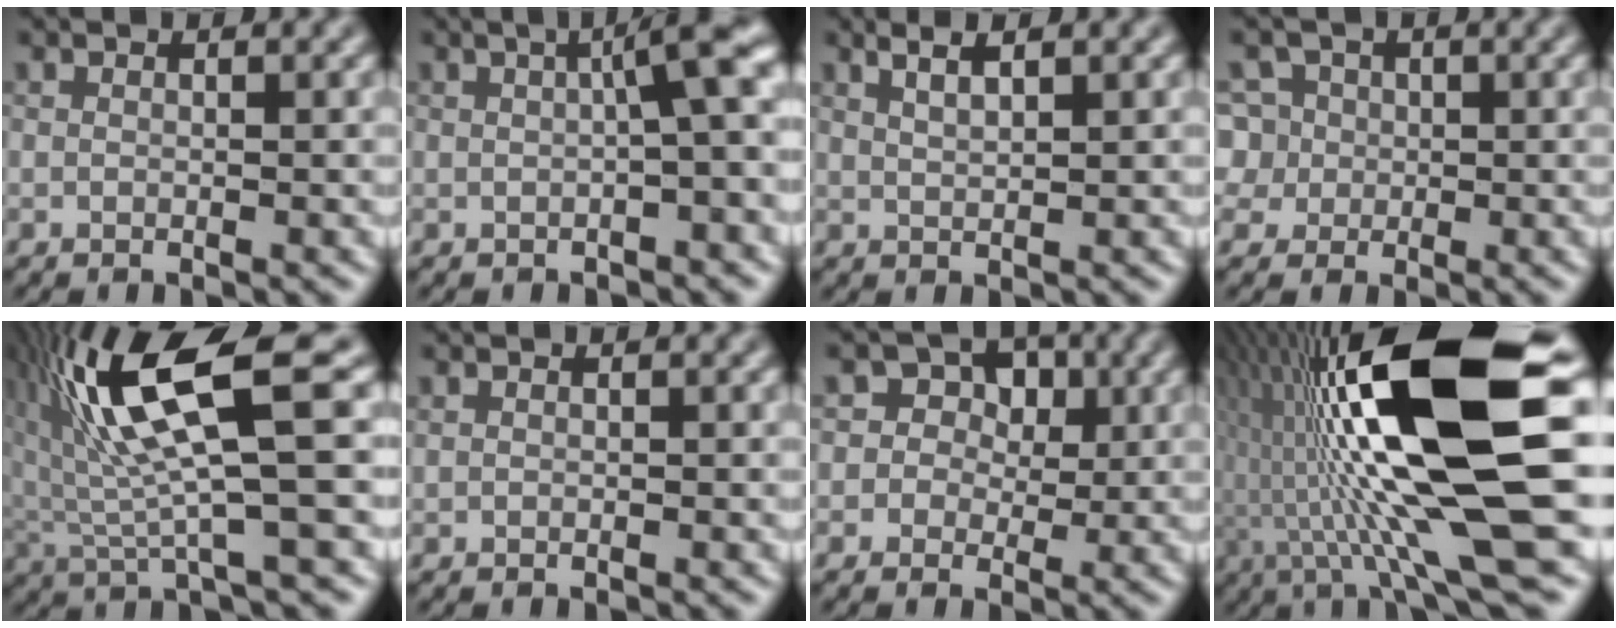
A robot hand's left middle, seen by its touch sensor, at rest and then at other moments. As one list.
[{"total": 4.7, "force": [0.6, 0.7, 4.6], "torque": [-0.059, 0.020, 0.012]}, {"total": 2.0, "force": [1.3, 0.6, 1.4], "torque": [-0.006, 0.011, 0.015]}, {"total": 4.7, "force": [1.5, 4.3, 1.3], "torque": [-0.028, 0.021, 0.020]}, {"total": 10.6, "force": [2.6, 2.2, 10.1], "torque": [-0.192, 0.016, 0.060]}, {"total": 0.0}, {"total": 4.9, "force": [2.0, 4.0, 2.0], "torque": [-0.028, 0.010, 0.025]}, {"total": 16.2, "force": [0.4, 3.2, 15.8], "torque": [-0.273, 0.022, 0.009]}]